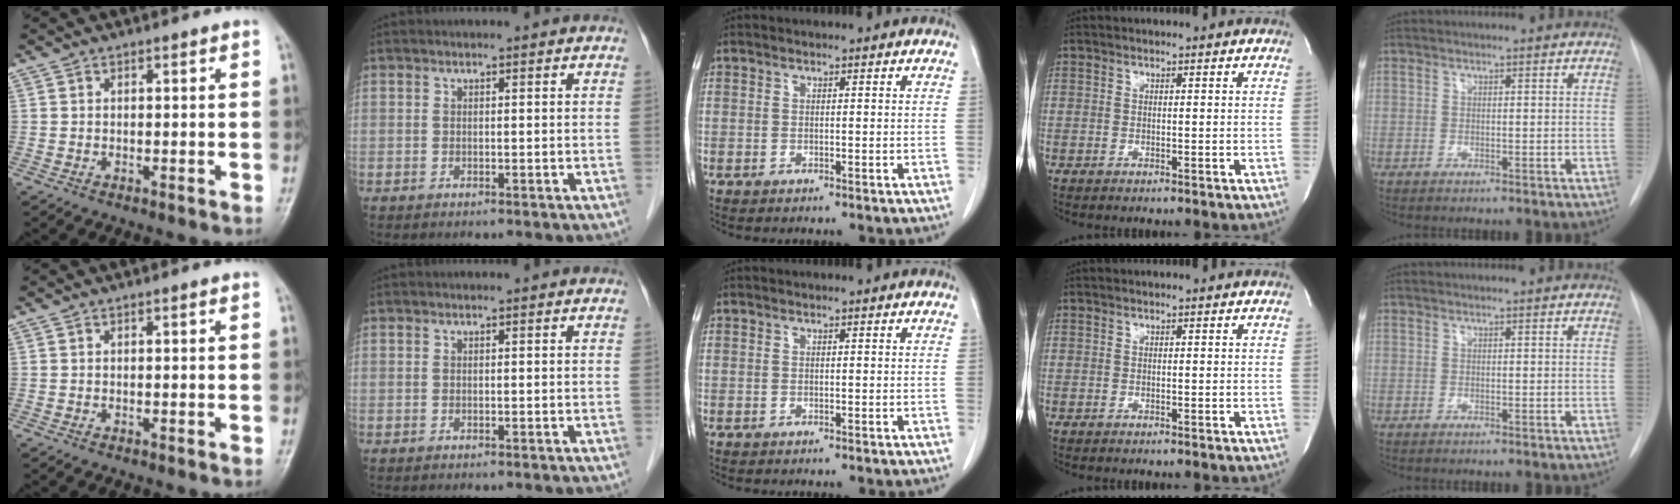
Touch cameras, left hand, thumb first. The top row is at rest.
{}